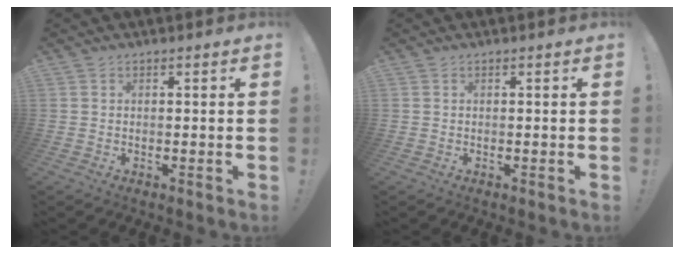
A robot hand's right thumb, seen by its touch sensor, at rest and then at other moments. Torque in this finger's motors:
{"motor_torque": [0.00, 0.00, 0.00, 0.00, 0.00]}